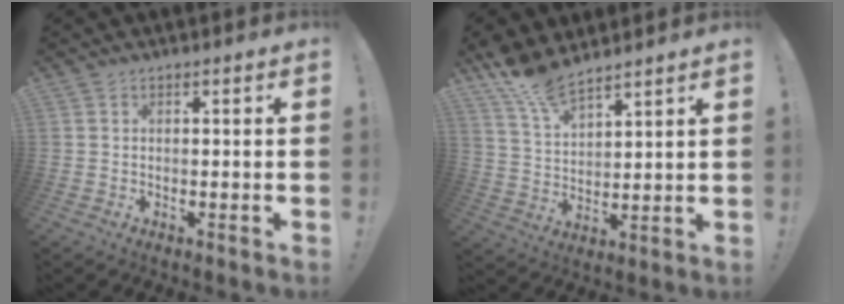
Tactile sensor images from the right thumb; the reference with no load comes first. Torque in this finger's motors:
{"motor_torque": [0.26, 1.97, 0.75, 0.63, 0.02]}